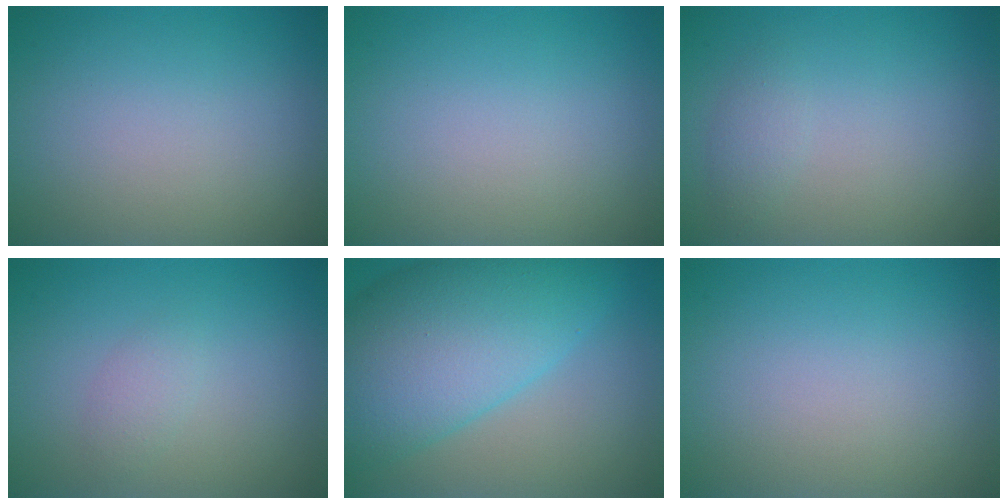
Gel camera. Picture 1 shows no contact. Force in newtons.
{"total": 0.0}
{"total": 1.1, "press": 1.1, "slide": 0.1}
{"total": 1.2, "press": 1.2, "slide": 0.1}
{"total": 11.5, "press": 11.5, "slide": 0.4}
{"total": 0.0}